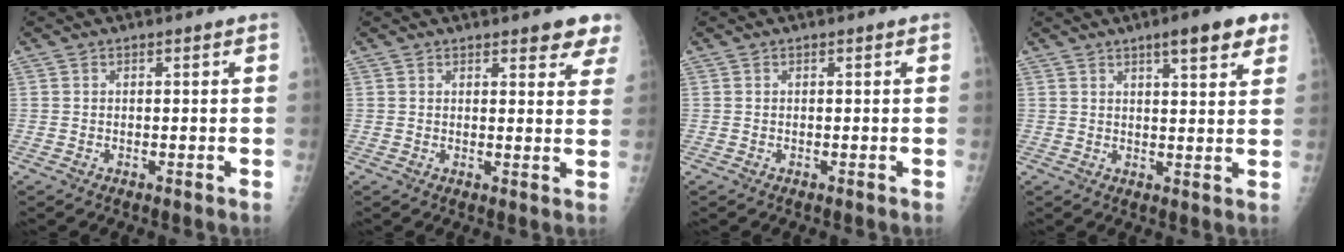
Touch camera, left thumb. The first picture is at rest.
{"total": 6.2, "force": [4.6, 2.0, 3.6], "torque": [-0.013, -0.019, 0.043]}
{"total": 0.0}
{"total": 8.2, "force": [4.9, 2.0, 6.3], "torque": [-0.067, -0.016, 0.064]}